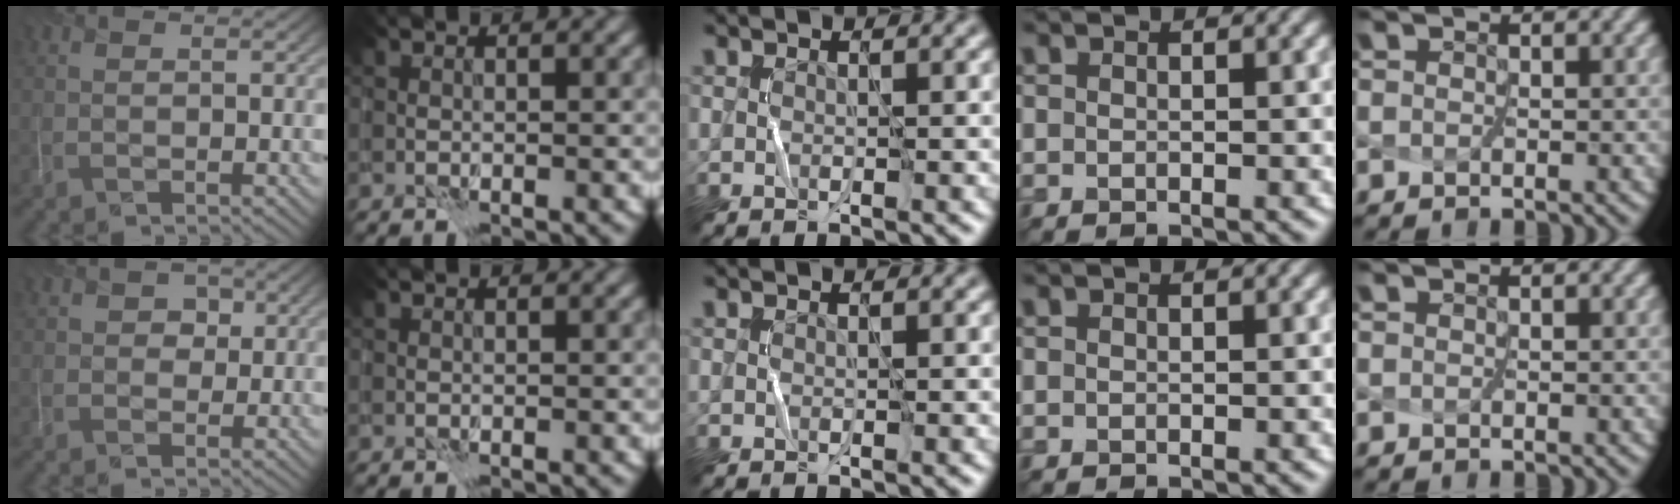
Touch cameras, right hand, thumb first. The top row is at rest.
{"thumb": {"total": 2.1, "force": [0.3, 2.0, 0.5], "torque": [-0.002, 0.002, 0.003]}}